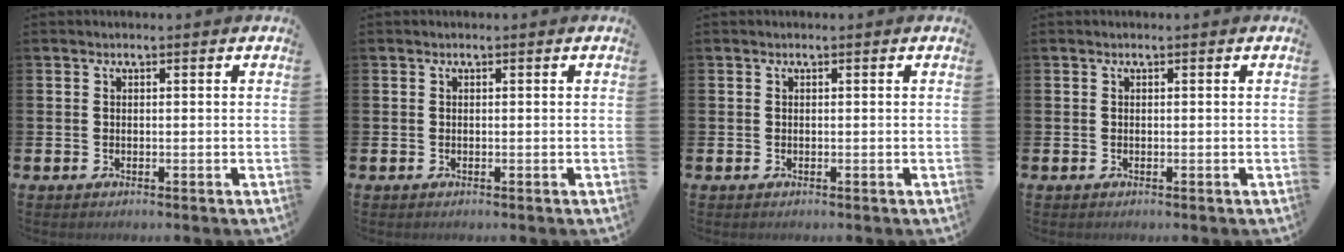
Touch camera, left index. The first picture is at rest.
{"total": 0.0}
{"total": 0.0}
{"total": 0.0}